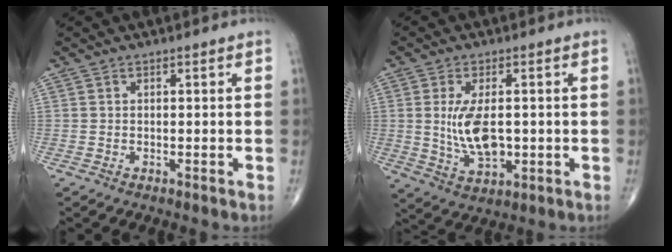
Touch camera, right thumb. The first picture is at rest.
{"total": 9.1, "force": [0.2, 4.6, 7.9], "torque": [-0.148, -0.012, 0.013]}